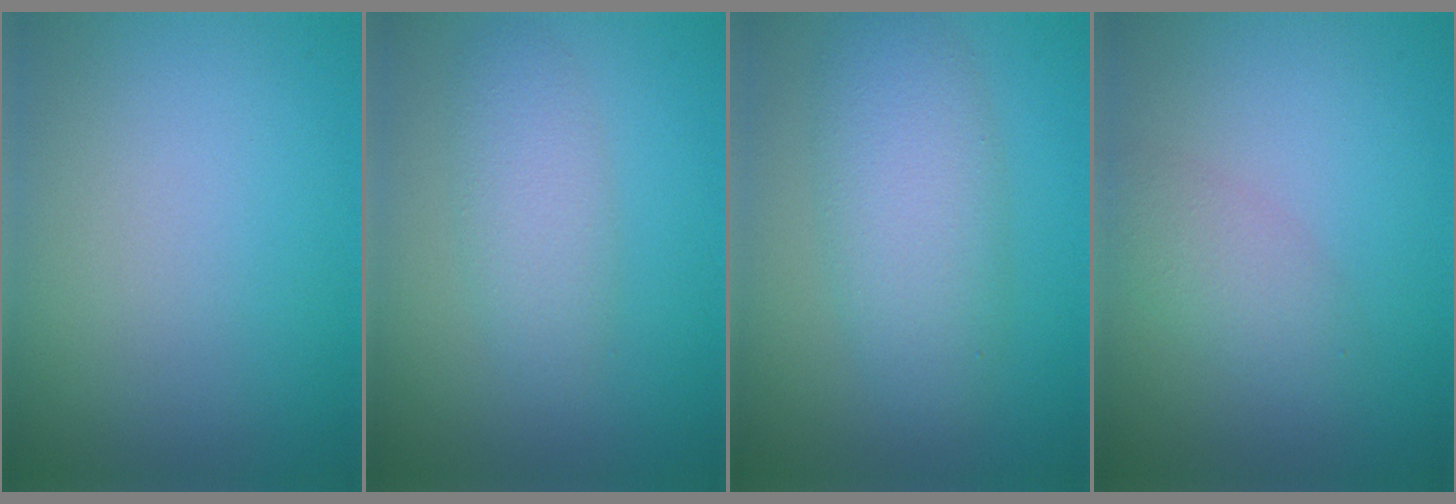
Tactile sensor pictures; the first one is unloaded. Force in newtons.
{"total": 2.9, "press": 2.9, "slide": 0.1}
{"total": 5.3, "press": 5.3, "slide": 0.3}
{"total": 2.2, "press": 2.2, "slide": 0.2}